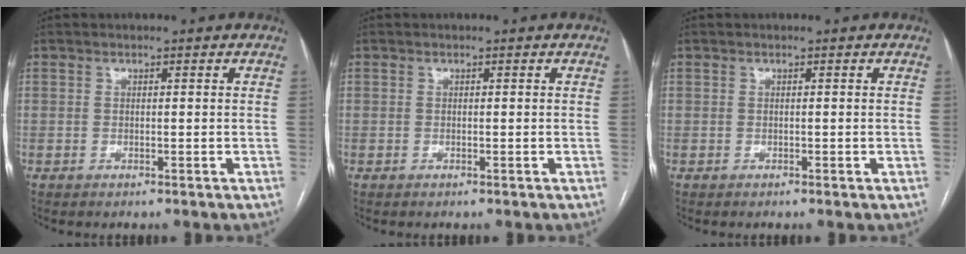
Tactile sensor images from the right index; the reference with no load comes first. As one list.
[{"total": 0.0}, {"total": 0.0}]